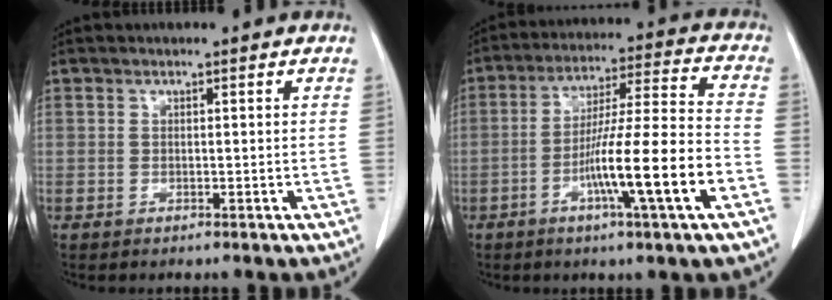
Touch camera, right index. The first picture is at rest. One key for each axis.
{"total": 14.9, "fx": -5.4, "fy": -0.6, "fz": 13.9, "tx": -0.241, "ty": -0.003, "tz": -0.093}